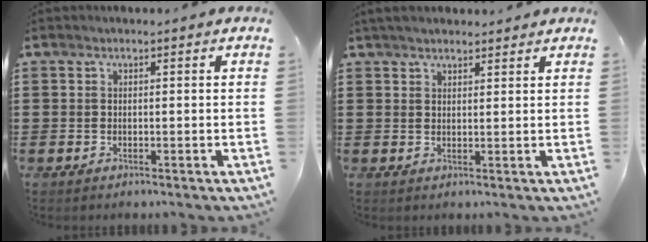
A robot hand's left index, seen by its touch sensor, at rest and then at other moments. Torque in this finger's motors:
{"motor_torque": [0.61, 0.64, 0.40, 0.03]}